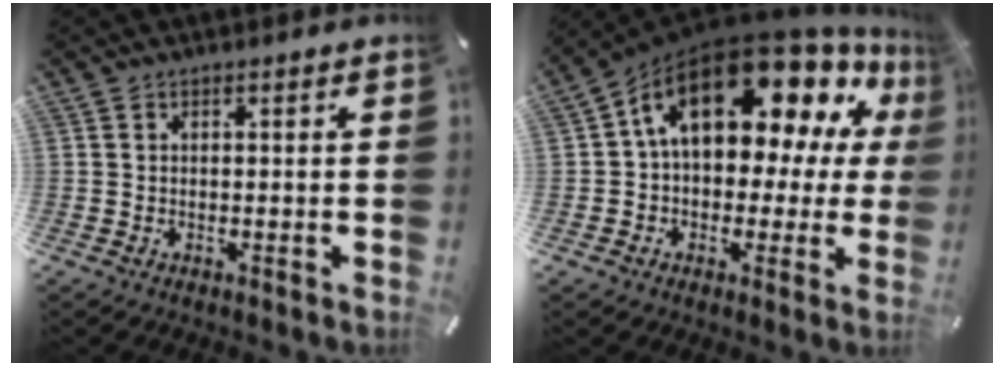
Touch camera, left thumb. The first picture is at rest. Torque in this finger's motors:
{"motor_torque": [2.15, 2.86, 2.77, 0.00, 0.39]}